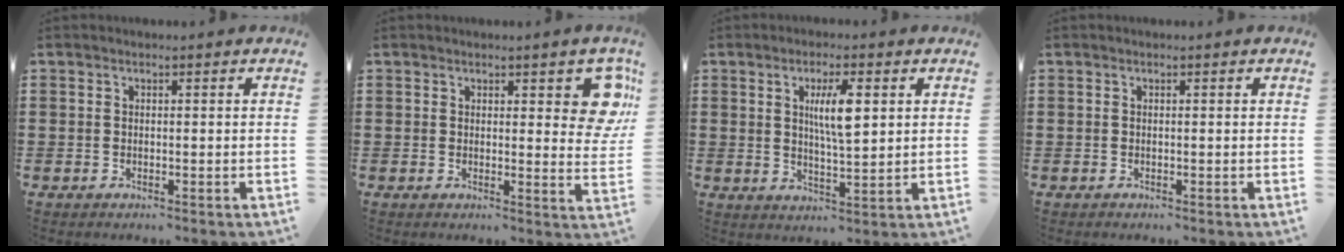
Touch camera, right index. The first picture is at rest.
{"total": 4.9, "force": [2.7, 1.9, 3.6], "torque": [-0.037, -0.008, 0.041]}
{"total": 6.1, "force": [1.7, 1.5, 5.7], "torque": [-0.107, 0.004, 0.024]}
{"total": 0.0}